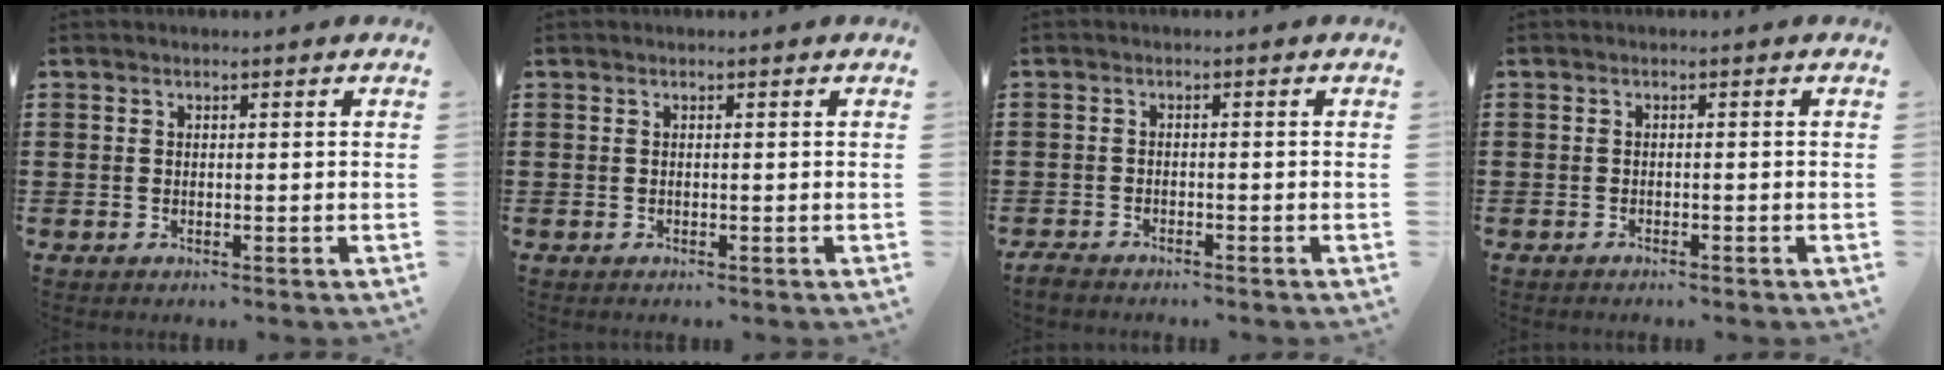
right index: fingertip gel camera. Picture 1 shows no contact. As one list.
[{"total": 0.0}, {"total": 1.6, "force": [-1.6, 0.3, 0.1], "torque": [-0.006, 0.003, -0.034]}, {"total": 0.7, "force": [-0.6, 0.1, 0.1], "torque": [-0.005, -0.002, -0.013]}]